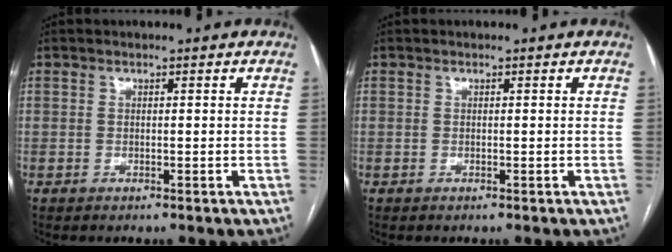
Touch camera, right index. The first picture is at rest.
{"total": 0.0}